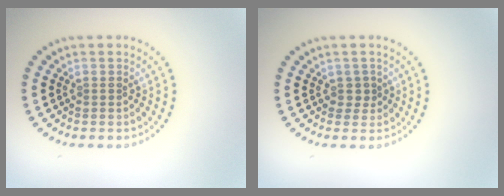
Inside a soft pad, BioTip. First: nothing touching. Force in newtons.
{"total": 1.1, "press": 0.8, "slide": 0.7}